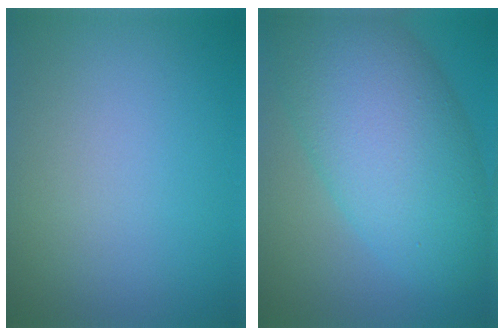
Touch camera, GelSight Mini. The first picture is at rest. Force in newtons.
{"total": 11.1, "press": 11.1, "slide": 0.3}